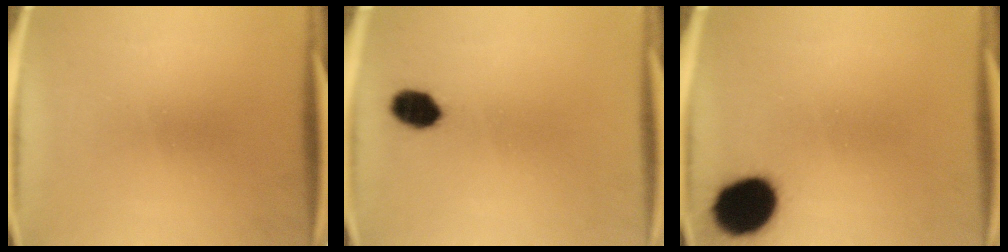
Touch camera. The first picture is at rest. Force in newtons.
{"total": 5.8}
{"total": 14.6}